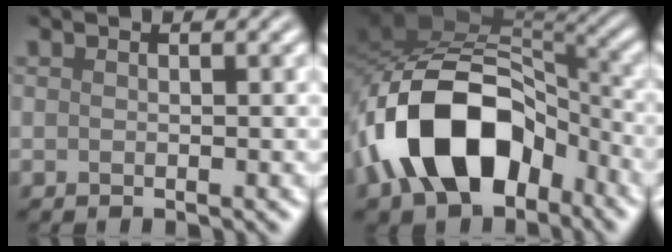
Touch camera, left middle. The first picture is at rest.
{"total": 13.4, "force": [-5.2, 8.3, 9.2], "torque": [-0.166, 0.013, -0.097]}